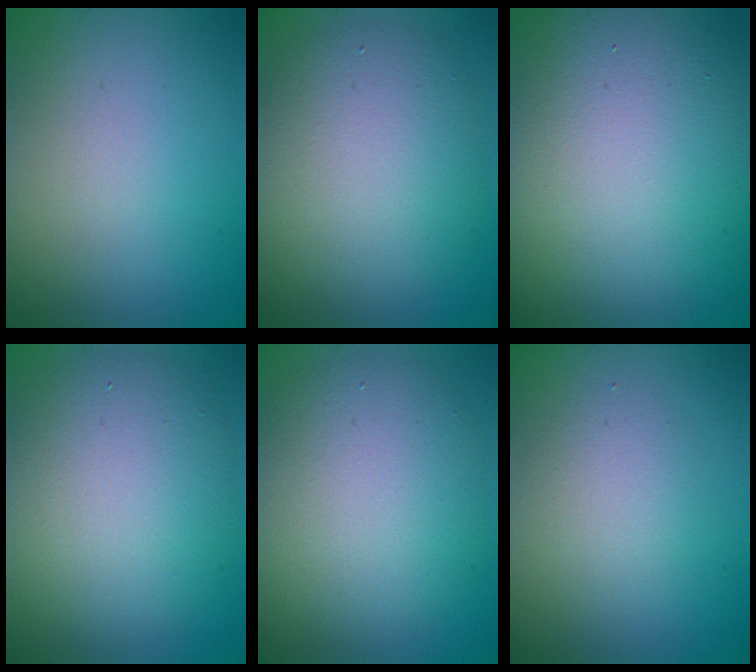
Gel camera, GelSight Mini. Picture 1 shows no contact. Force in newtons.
{"total": 7.3, "press": 7.3, "slide": 0.5}
{"total": 18.4, "press": 18.4, "slide": 0.8}
{"total": 8.5, "press": 8.5, "slide": 0.3}
{"total": 7.8, "press": 7.8, "slide": 0.6}
{"total": 2.2, "press": 2.1, "slide": 0.2}